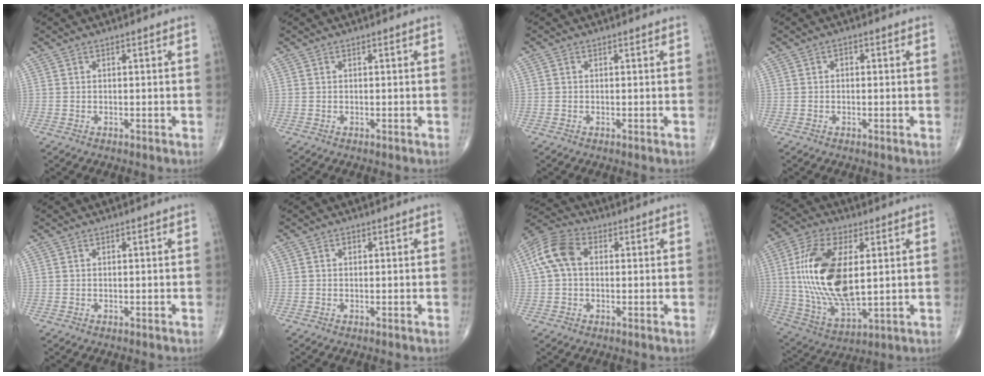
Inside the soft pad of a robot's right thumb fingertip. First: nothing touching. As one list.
[{"total": 0.0}, {"total": 0.0}, {"total": 1.1, "force": [0.1, 0.8, 0.8], "torque": [-0.006, 0.005, -0.002]}, {"total": 0.0}, {"total": 0.6, "force": [0.1, 0.5, 0.3], "torque": [-0.002, 0.001, 0.001]}, {"total": 8.7, "force": [1.1, 5.9, 6.3], "torque": [-0.131, 0.029, 0.014]}, {"total": 20.2, "force": [2.8, 9.7, 17.5], "torque": [-0.345, -0.017, 0.058]}]